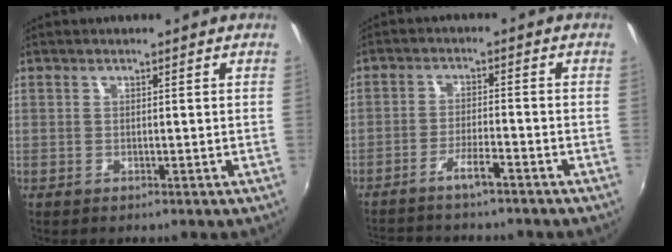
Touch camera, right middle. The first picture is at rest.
{"total": 6.9, "force": [-6.1, 0.4, 3.3], "torque": [-0.076, 0.003, -0.101]}